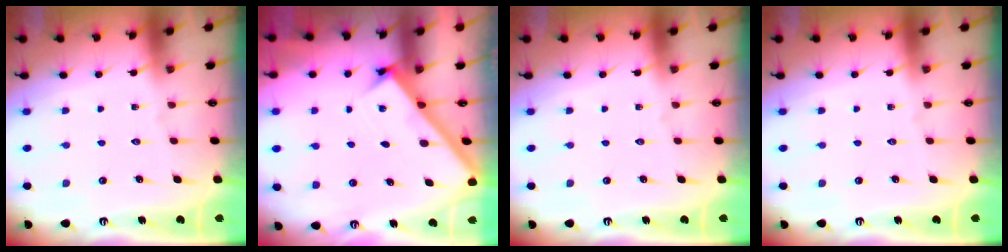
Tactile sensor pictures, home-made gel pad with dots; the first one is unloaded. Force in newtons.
{"total": 2.3, "press": 2.3, "slide": 0.3}
{"total": 0.0}
{"total": 0.0}